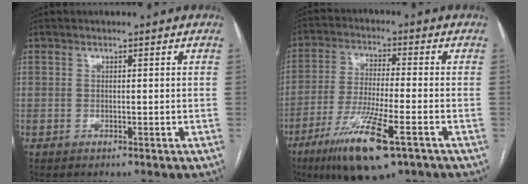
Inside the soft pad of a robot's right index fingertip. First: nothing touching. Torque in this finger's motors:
{"motor_torque": [1.27, -0.54, 0.48, 0.12]}